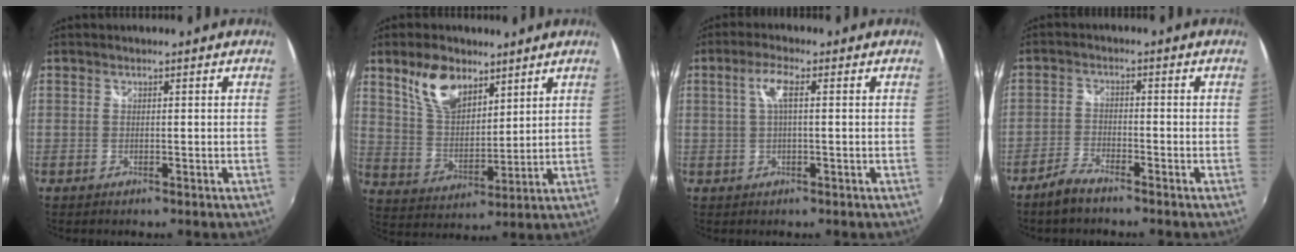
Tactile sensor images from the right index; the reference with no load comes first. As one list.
[{"total": 11.1, "force": [7.0, 5.9, 6.2], "torque": [-0.118, 0.014, 0.139]}, {"total": 3.8, "force": [0.7, 0.6, 3.7], "torque": [-0.073, 0.005, 0.012]}, {"total": 4.2, "force": [-3.5, 1.1, 1.9], "torque": [-0.056, -0.002, -0.072]}]